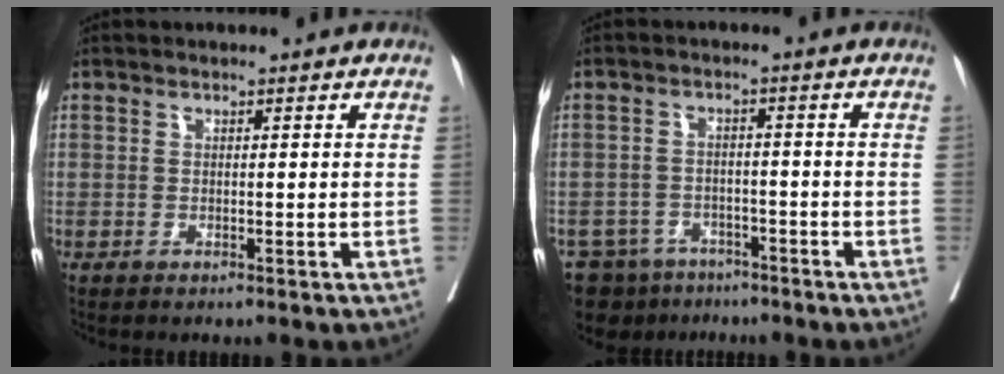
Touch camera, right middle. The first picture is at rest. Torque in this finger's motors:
{"motor_torque": [1.11, -1.02, 0.65, 0.11]}